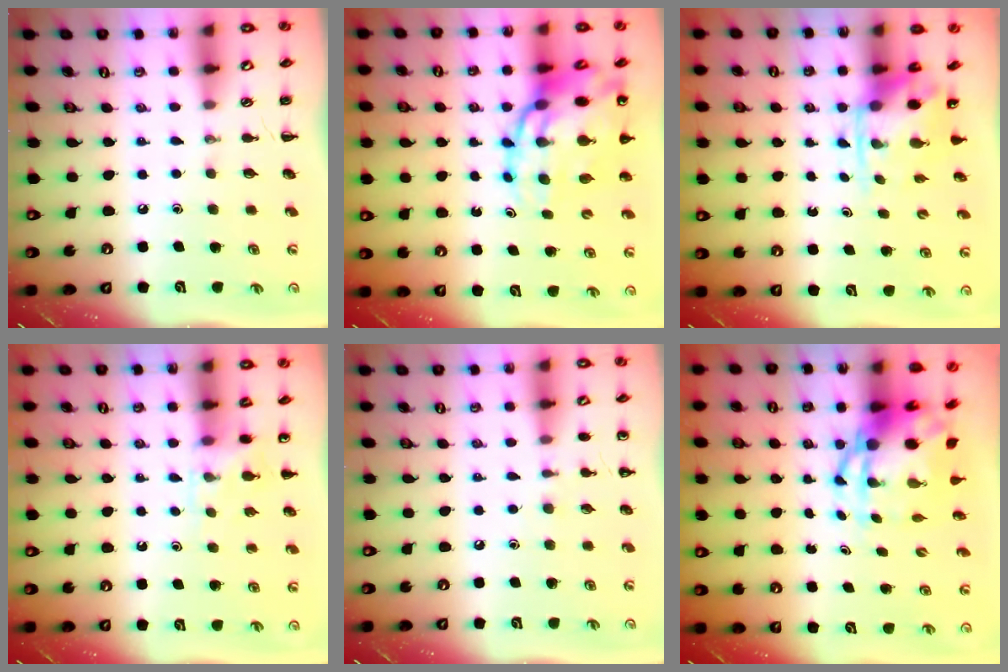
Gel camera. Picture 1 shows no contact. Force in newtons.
{"total": 17.7, "press": 16.9, "slide": 5.1}
{"total": 4.0, "press": 3.9, "slide": 1.0}
{"total": 6.0, "press": 5.7, "slide": 1.8}
{"total": 5.1, "press": 4.8, "slide": 1.7}
{"total": 8.3, "press": 7.9, "slide": 2.4}